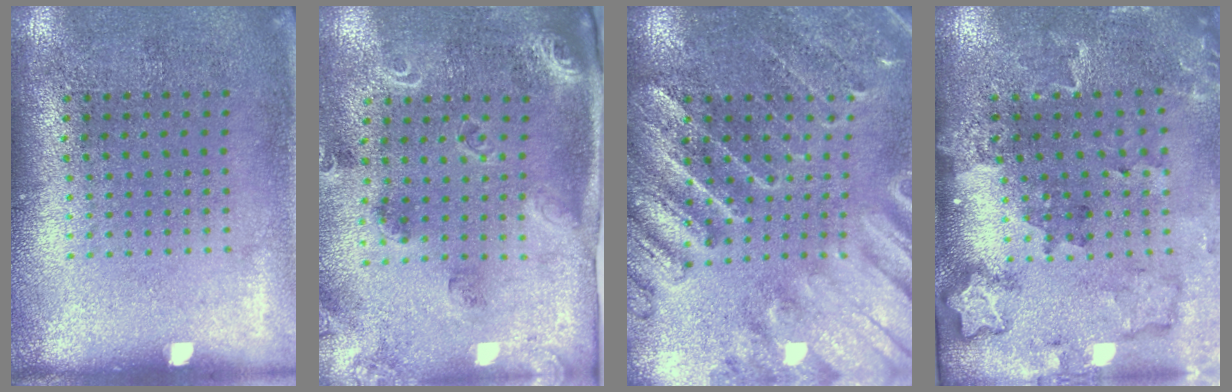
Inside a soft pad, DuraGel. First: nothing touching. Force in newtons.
{"total": 1.7, "press": 1.7, "slide": 0.3}
{"total": 3.2, "press": 2.9, "slide": 1.2}
{"total": 1.8, "press": 1.8, "slide": 0.3}